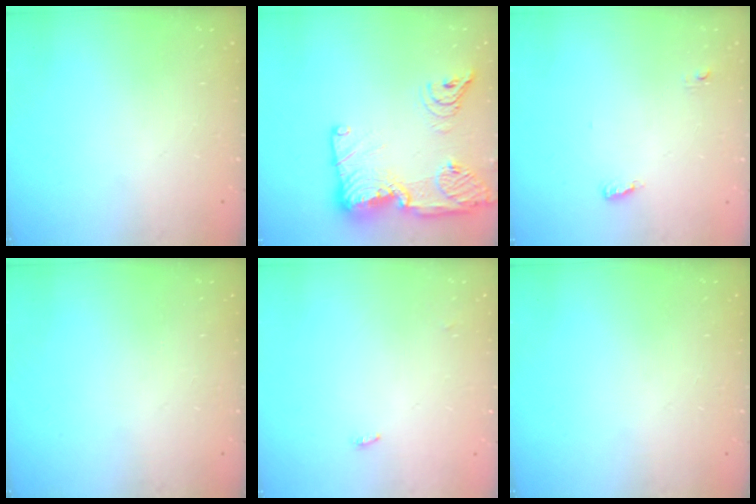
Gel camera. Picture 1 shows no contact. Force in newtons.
{"total": 27.4, "press": 26.4, "slide": 7.2}
{"total": 3.7, "press": 3.5, "slide": 1.2}
{"total": 0.0}
{"total": 6.3, "press": 2.7, "slide": 5.7}
{"total": 0.0}